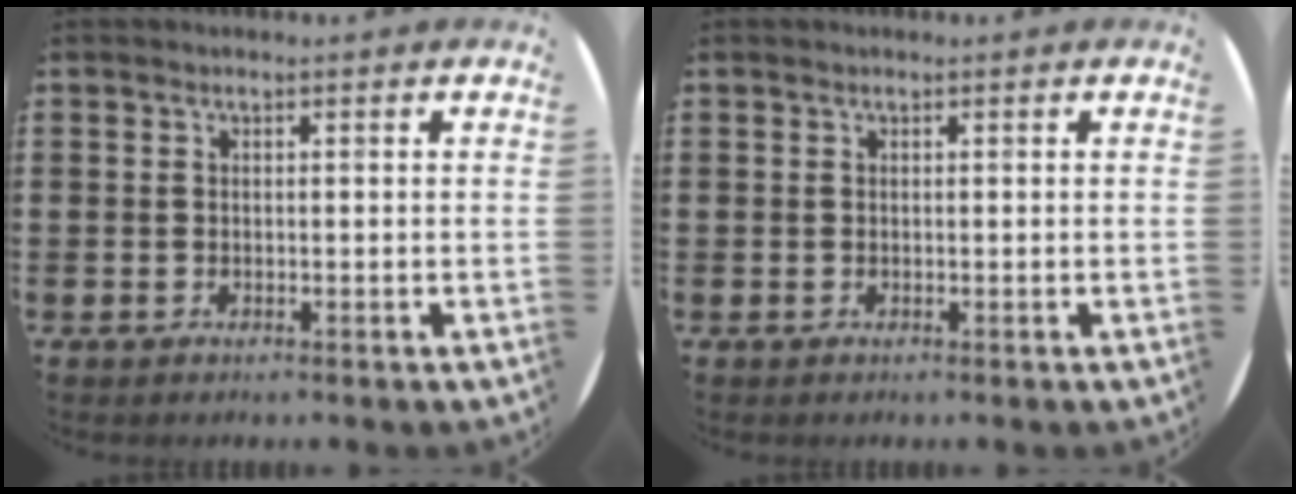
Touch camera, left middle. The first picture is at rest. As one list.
[{"total": 0.0}]